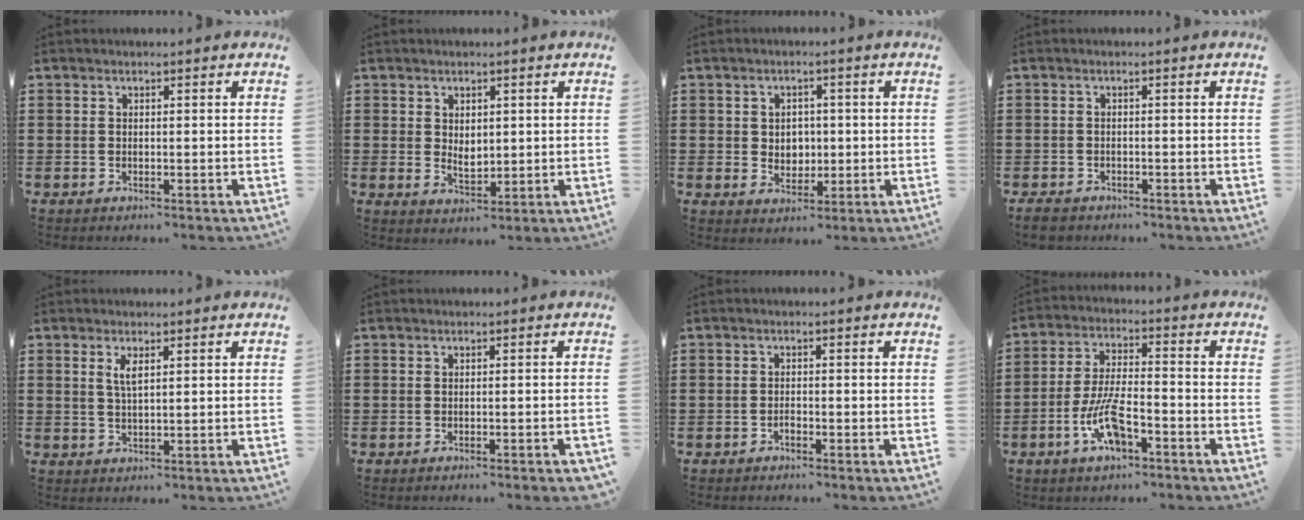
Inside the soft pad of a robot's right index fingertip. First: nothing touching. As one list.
[{"total": 2.7, "force": [0.8, 1.9, 1.8], "torque": [-0.030, 0.004, 0.014]}, {"total": 3.3, "force": [0.2, 3.0, 1.4], "torque": [-0.021, 0.005, -0.003]}, {"total": 1.6, "force": [-1.5, 0.6, 0.4], "torque": [-0.019, -0.001, -0.033]}, {"total": 2.5, "force": [1.2, 0.8, 2.1], "torque": [-0.045, 0.004, 0.019]}, {"total": 0.7, "force": [-0.5, -0.1, 0.5], "torque": [-0.010, -0.003, -0.009]}, {"total": 0.9, "force": [-0.8, 0.2, 0.5], "torque": [-0.012, -0.005, -0.013]}, {"total": 8.7, "force": [-3.9, 2.9, 7.2], "torque": [-0.163, -0.010, -0.074]}]